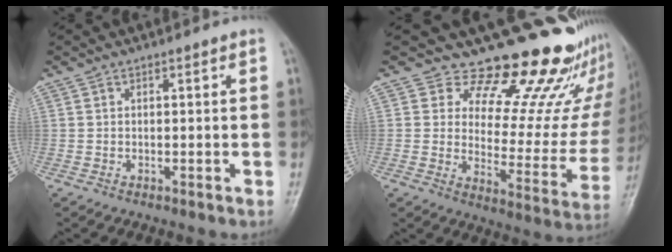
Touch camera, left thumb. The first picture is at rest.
{"total": 21.7, "force": [18.2, 8.3, 8.6], "torque": [-0.052, -0.144, 0.222]}